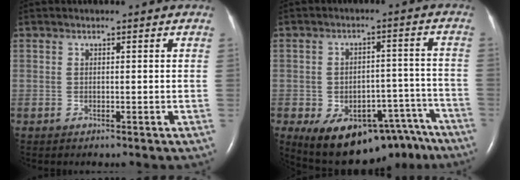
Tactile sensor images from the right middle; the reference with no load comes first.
{"total": 17.4, "force": [-11.8, 9.3, 8.8], "torque": [-0.107, 0.031, -0.151]}